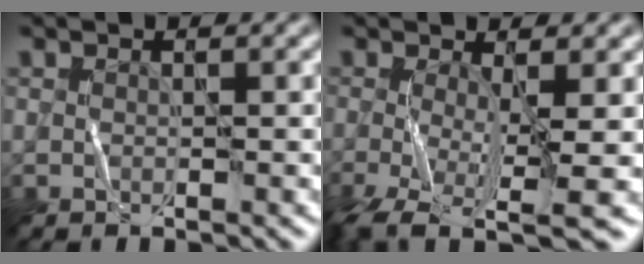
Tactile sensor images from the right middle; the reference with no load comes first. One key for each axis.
{"total": 6.7, "fx": -2.7, "fy": 1.7, "fz": 5.9, "tx": -0.115, "ty": -0.019, "tz": -0.050}